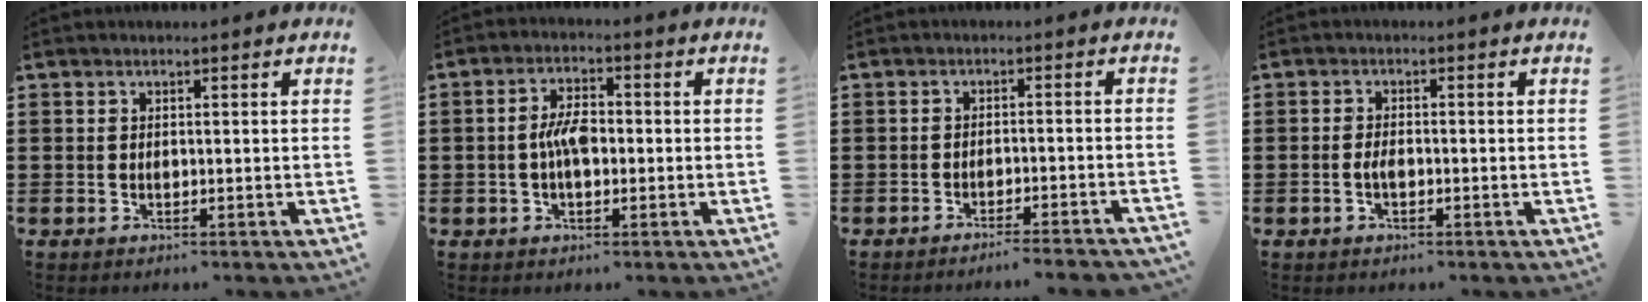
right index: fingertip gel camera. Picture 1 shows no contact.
{"total": 4.6, "force": [-0.4, 2.1, 4.1], "torque": [-0.084, 0.002, -0.009]}
{"total": 2.6, "force": [-2.4, -0.6, 0.8], "torque": [-0.016, -0.007, -0.047]}
{"total": 1.9, "force": [-0.6, 0.7, 1.6], "torque": [-0.039, -0.002, -0.014]}